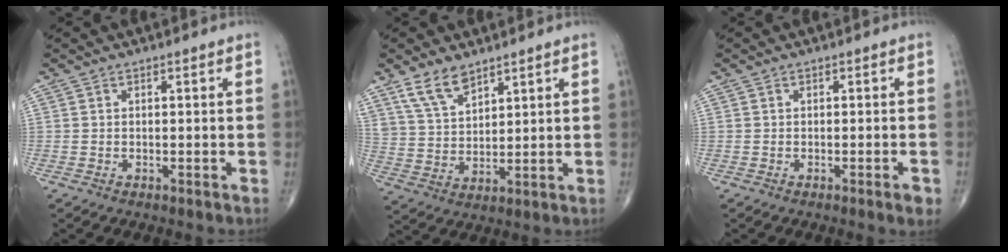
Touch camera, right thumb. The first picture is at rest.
{"total": 7.8, "force": [5.6, 3.7, 3.9], "torque": [-0.062, -0.025, 0.118]}
{"total": 2.1, "force": [-1.1, 0.2, 1.7], "torque": [-0.019, -0.004, -0.016]}